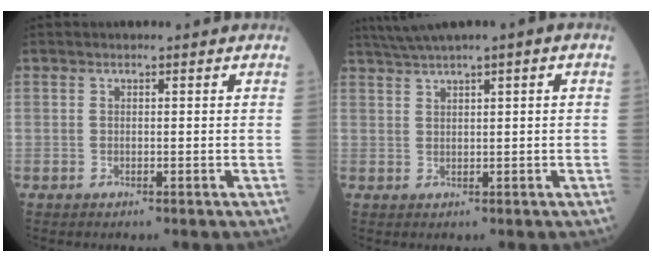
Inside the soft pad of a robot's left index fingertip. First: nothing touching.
{"total": 4.9, "force": [3.1, -0.2, 3.7], "torque": [-0.077, 0.022, 0.060]}